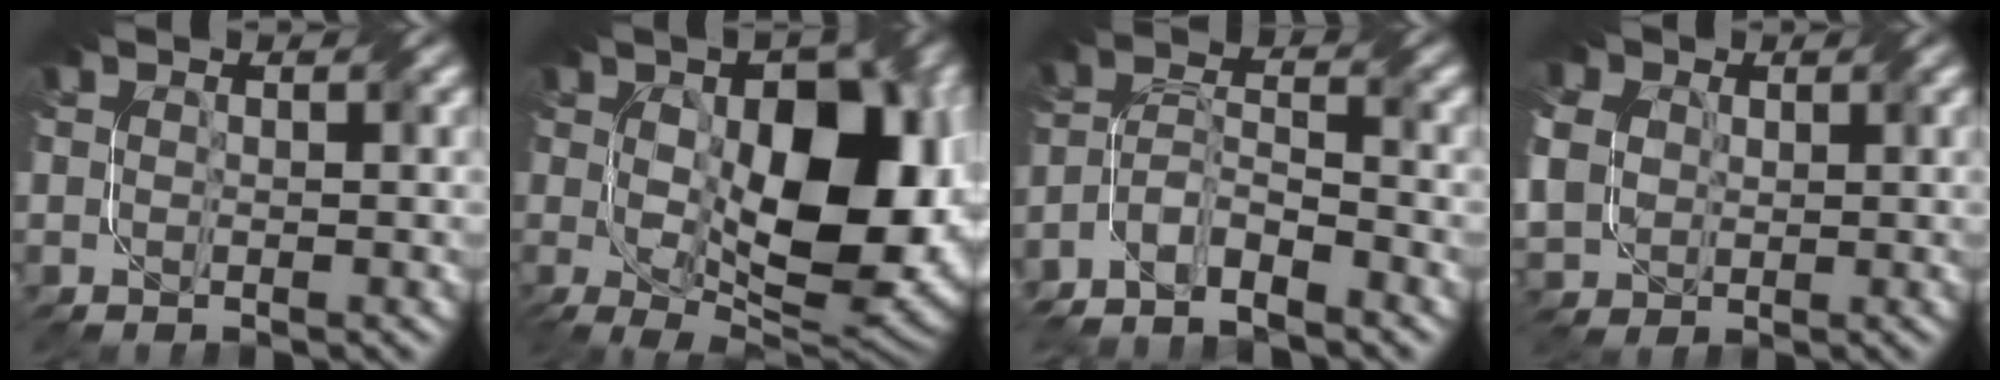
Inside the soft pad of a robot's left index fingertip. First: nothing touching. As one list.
[{"total": 15.3, "force": [0.5, 8.0, 13.1], "torque": [-0.187, -0.012, 0.023]}, {"total": 5.7, "force": [-4.5, 1.6, 3.0], "torque": [-0.055, -0.002, -0.090]}, {"total": 9.0, "force": [2.5, 7.1, 5.0], "torque": [-0.128, 0.025, 0.038]}]